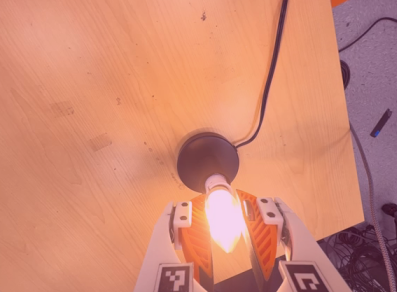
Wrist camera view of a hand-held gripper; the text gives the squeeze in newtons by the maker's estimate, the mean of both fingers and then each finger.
{"total": 16.9, "left": 16.2, "right": 17.7}